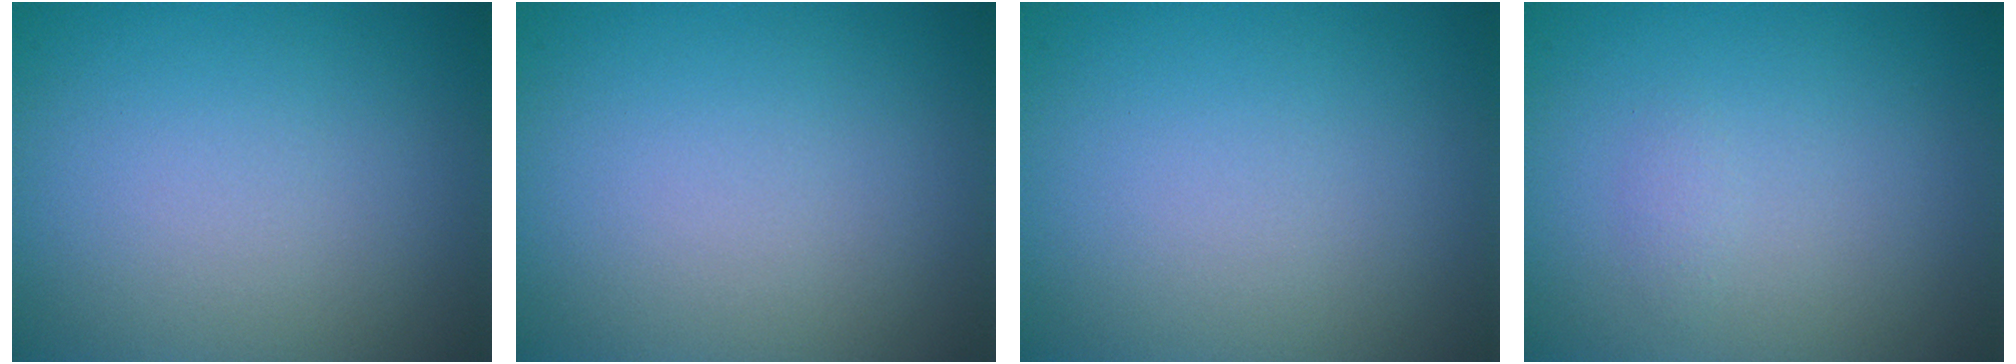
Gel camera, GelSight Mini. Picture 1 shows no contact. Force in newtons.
{"total": 0.0}
{"total": 0.0}
{"total": 0.5, "press": 0.5, "slide": 0.1}